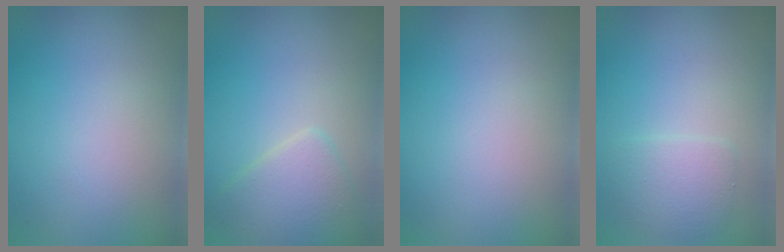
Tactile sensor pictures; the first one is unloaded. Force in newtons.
{"total": 3.4, "press": 3.4, "slide": 0.2}
{"total": 0.0}
{"total": 2.3, "press": 2.3, "slide": 0.3}